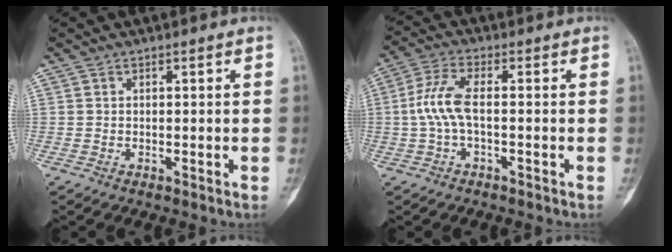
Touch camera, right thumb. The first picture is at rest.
{"total": 6.8, "force": [-0.6, 2.6, 6.3], "torque": [-0.152, 0.020, -0.017]}